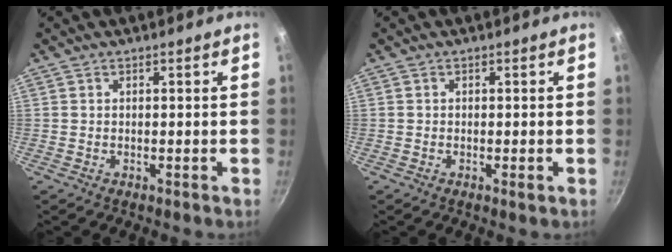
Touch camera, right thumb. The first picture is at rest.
{"total": 0.7, "force": [-0.3, 0.3, 0.6], "torque": [-0.012, 0.000, -0.007]}